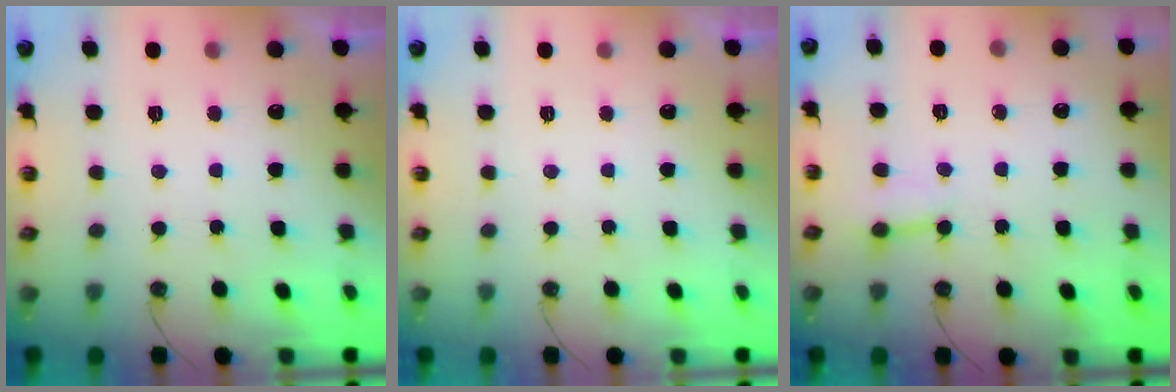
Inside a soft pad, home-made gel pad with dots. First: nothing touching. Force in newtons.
{"total": 0.0}
{"total": 2.0, "press": 2.0, "slide": 0.1}